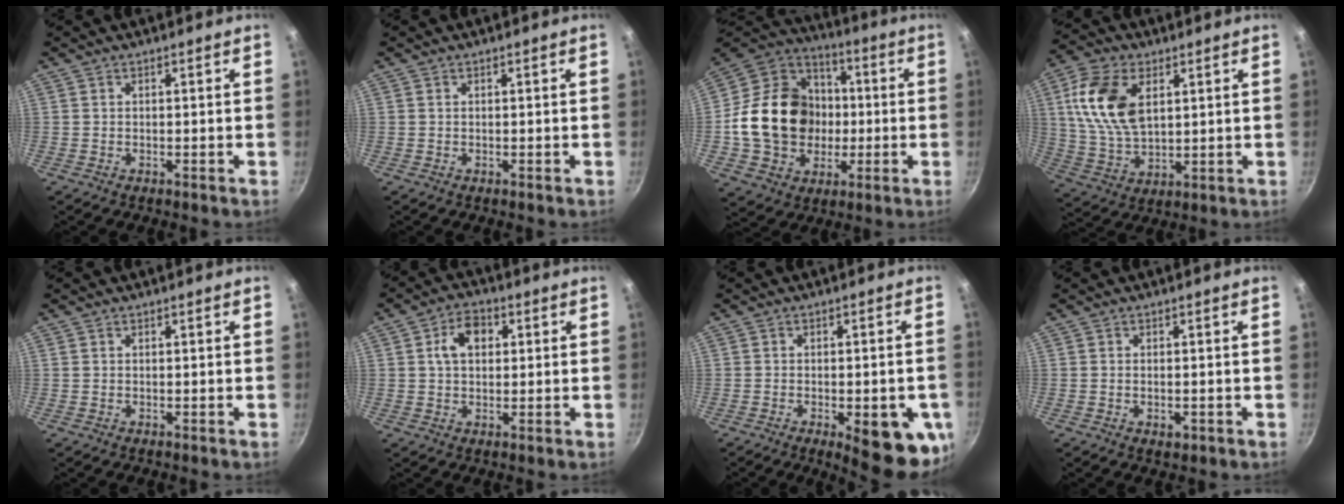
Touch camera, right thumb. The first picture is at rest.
{"total": 0.0}
{"total": 22.2, "force": [-1.2, 18.3, 12.6], "torque": [-0.193, 0.038, -0.016]}
{"total": 14.8, "force": [4.1, 8.6, 11.3], "torque": [-0.212, -0.008, 0.081]}
{"total": 0.0}
{"total": 6.7, "force": [1.5, 4.7, 4.5], "torque": [-0.054, 0.009, 0.019]}
{"total": 13.6, "force": [-4.5, 4.9, 11.9], "torque": [-0.111, 0.003, -0.052]}
{"total": 1.8, "force": [-0.6, 1.1, 1.4], "torque": [-0.020, -0.002, -0.009]}